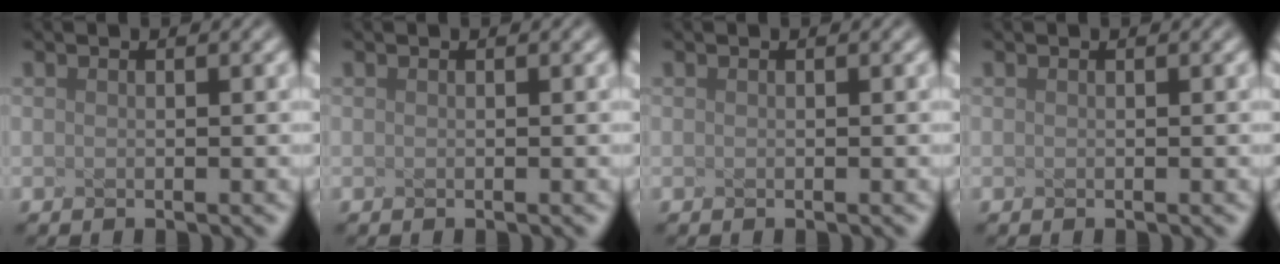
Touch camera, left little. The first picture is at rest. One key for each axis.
{"total": 0.0}
{"total": 0.0}
{"total": 0.0}